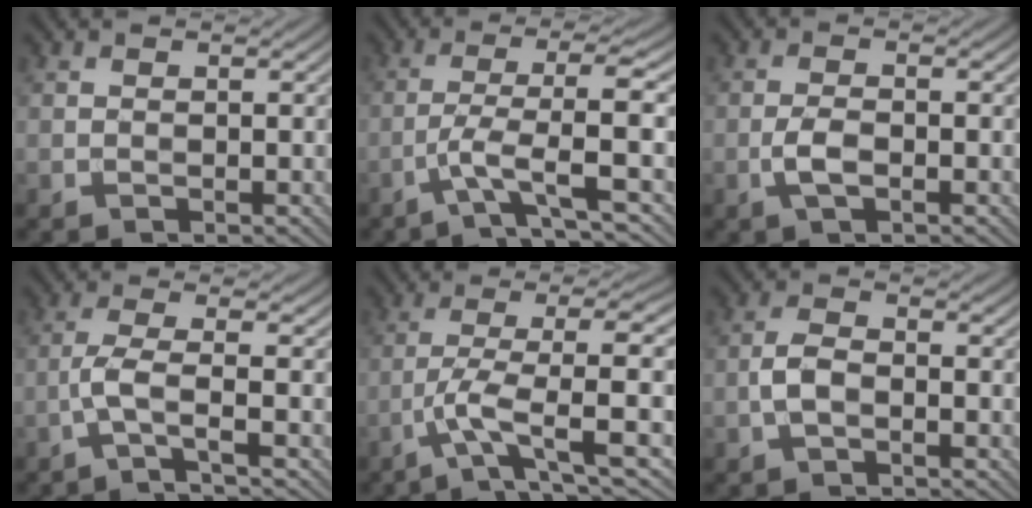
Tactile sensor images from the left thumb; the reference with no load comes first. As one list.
[{"total": 5.8, "force": [-1.9, 0.6, 5.4], "torque": [-0.097, 0.013, -0.050]}, {"total": 2.8, "force": [-1.1, 1.1, 2.4], "torque": [-0.054, 0.000, -0.027]}, {"total": 3.6, "force": [-1.6, 0.3, 3.2], "torque": [-0.062, 0.010, -0.053]}, {"total": 8.7, "force": [-1.8, 1.9, 8.4], "torque": [-0.139, 0.015, -0.036]}, {"total": 2.8, "force": [-1.2, 1.4, 2.2], "torque": [-0.047, 0.005, -0.030]}]